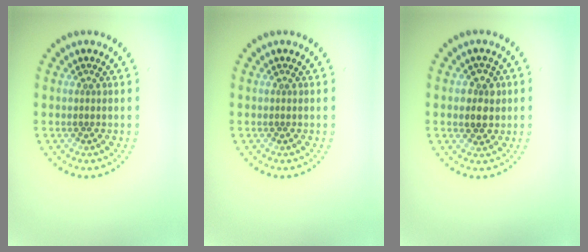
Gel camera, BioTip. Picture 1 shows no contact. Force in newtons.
{"total": 0.0}
{"total": 2.6, "press": 2.5, "slide": 0.6}